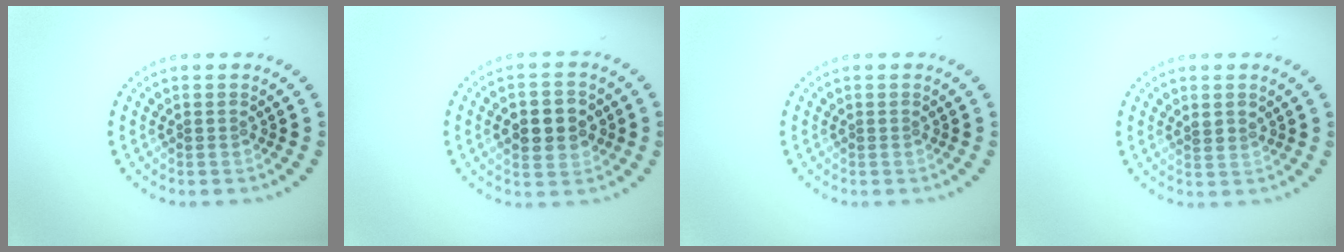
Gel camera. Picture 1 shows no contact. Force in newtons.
{"total": 3.9, "press": 3.9, "slide": 0.2}
{"total": 0.0}
{"total": 0.9, "press": 0.6, "slide": 0.6}